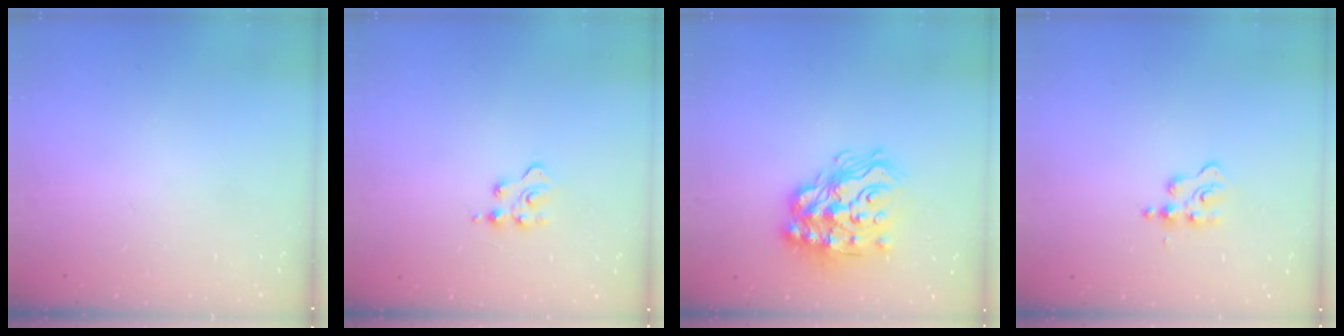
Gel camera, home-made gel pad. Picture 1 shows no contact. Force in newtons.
{"total": 3.7, "press": 3.6, "slide": 0.6}
{"total": 19.7, "press": 19.7, "slide": 1.5}
{"total": 3.4, "press": 3.3, "slide": 0.6}